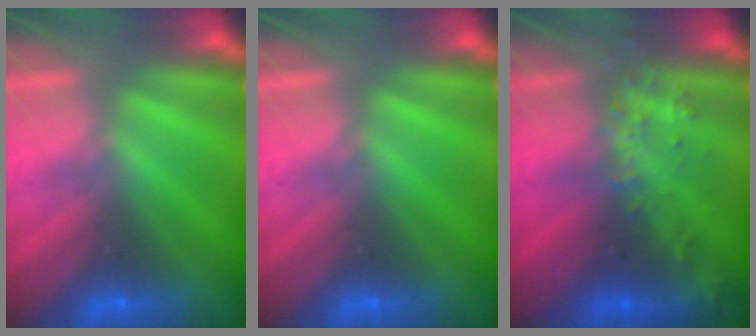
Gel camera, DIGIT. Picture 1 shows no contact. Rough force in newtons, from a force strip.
{"total": 0.0}
{"total": 2.8}